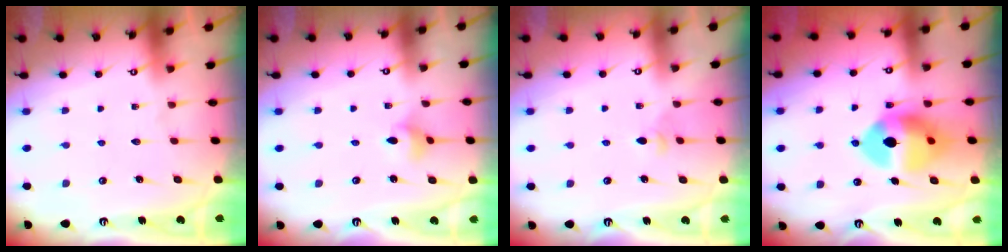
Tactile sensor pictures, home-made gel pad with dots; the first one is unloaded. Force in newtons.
{"total": 3.0, "press": 2.9, "slide": 0.6}
{"total": 3.2, "press": 3.1, "slide": 0.8}
{"total": 13.2, "press": 13.1, "slide": 1.8}